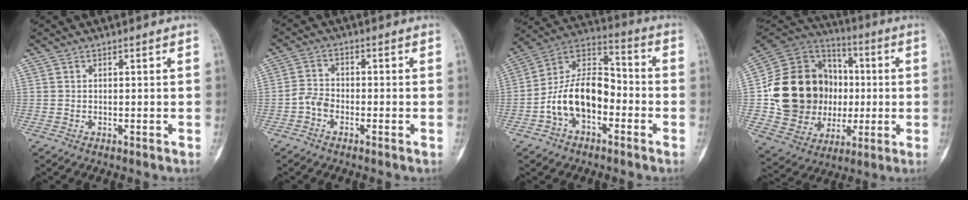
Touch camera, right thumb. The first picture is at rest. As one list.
[{"total": 3.3, "force": [-1.7, 2.3, 1.7], "torque": [-0.027, 0.013, -0.039]}, {"total": 14.6, "force": [-4.2, 9.1, 10.6], "torque": [-0.171, 0.056, -0.084]}, {"total": 25.0, "force": [0.1, 20.5, 14.4], "torque": [-0.214, 0.033, 0.023]}]